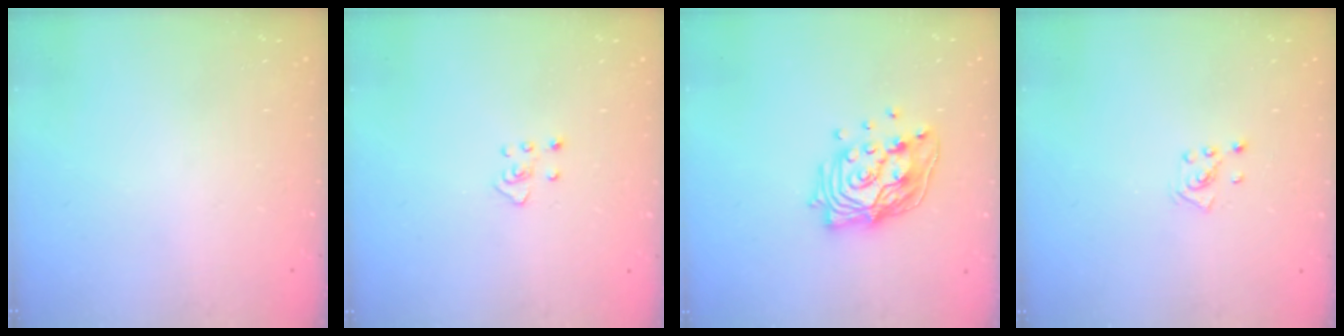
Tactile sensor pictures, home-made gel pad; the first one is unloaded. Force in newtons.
{"total": 3.4, "press": 3.3, "slide": 0.6}
{"total": 16.5, "press": 16.1, "slide": 3.6}
{"total": 2.2, "press": 2.2, "slide": 0.3}